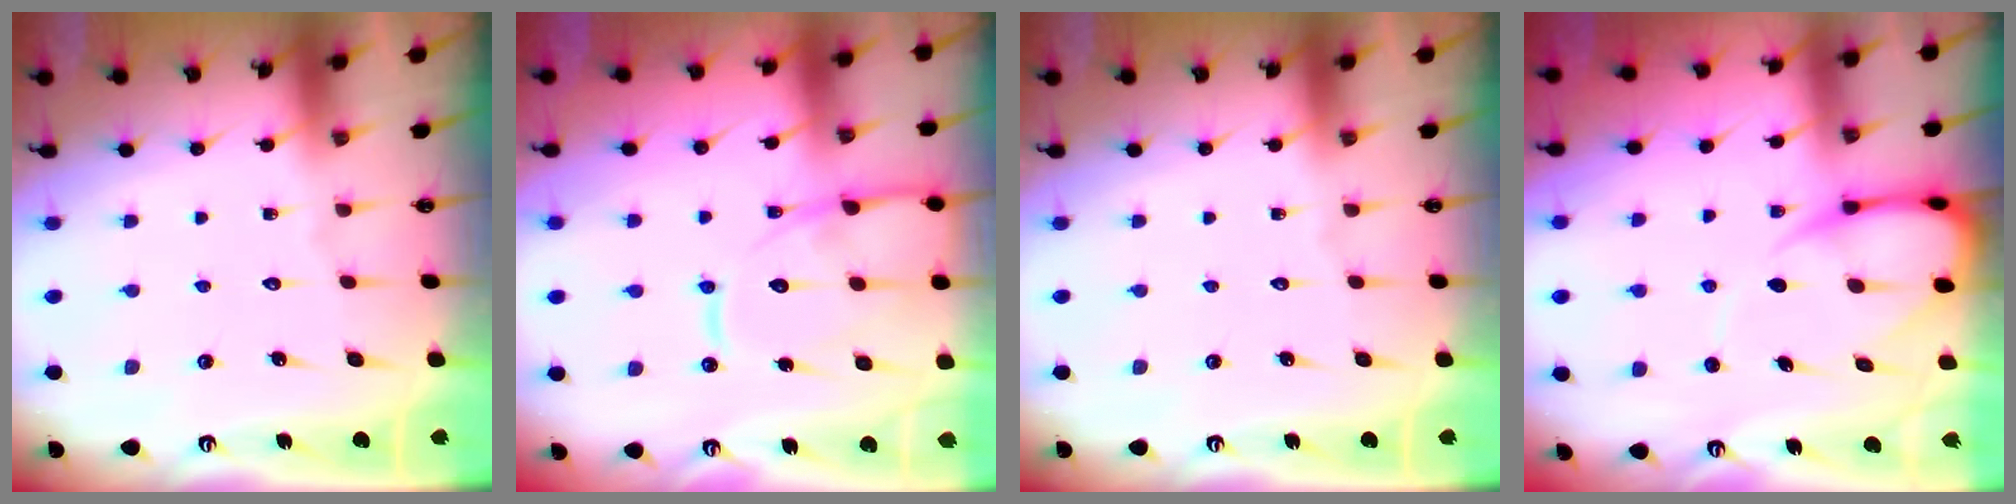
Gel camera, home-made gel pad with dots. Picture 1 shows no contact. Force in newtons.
{"total": 14.6, "press": 14.5, "slide": 1.3}
{"total": 0.0}
{"total": 8.1, "press": 8.0, "slide": 0.9}